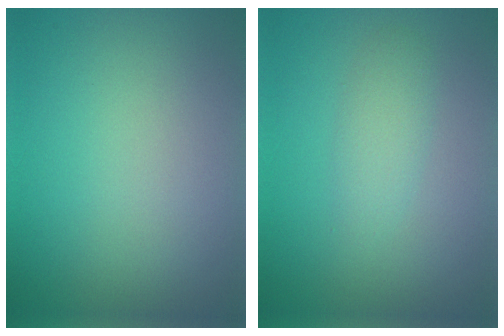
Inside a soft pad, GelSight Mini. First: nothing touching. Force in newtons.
{"total": 1.8, "press": 1.8, "slide": 0.0}